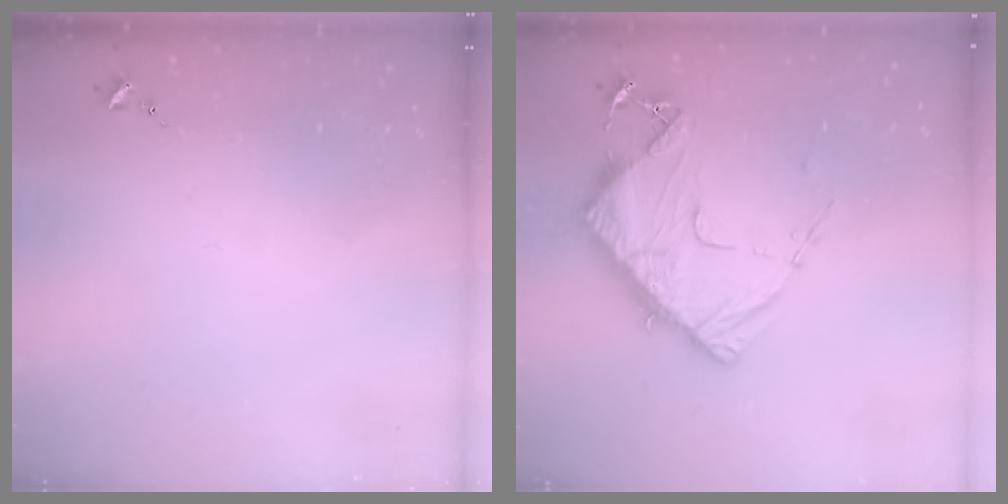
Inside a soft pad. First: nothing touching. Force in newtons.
{"total": 13.3, "press": 13.2, "slide": 1.3}